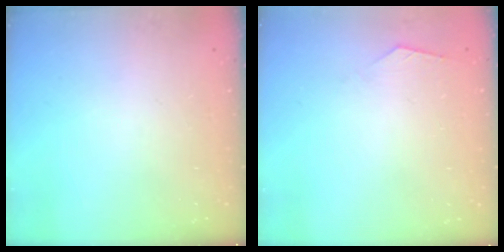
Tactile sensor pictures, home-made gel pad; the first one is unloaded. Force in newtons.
{"total": 1.1, "press": 1.1, "slide": 0.3}